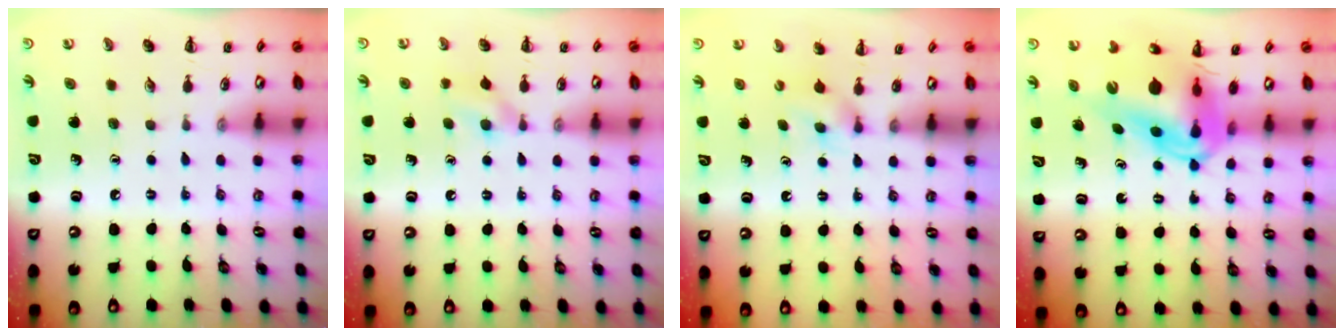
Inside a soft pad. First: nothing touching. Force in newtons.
{"total": 4.9, "press": 4.8, "slide": 1.2}
{"total": 3.4, "press": 3.1, "slide": 1.2}
{"total": 13.9, "press": 13.2, "slide": 4.2}